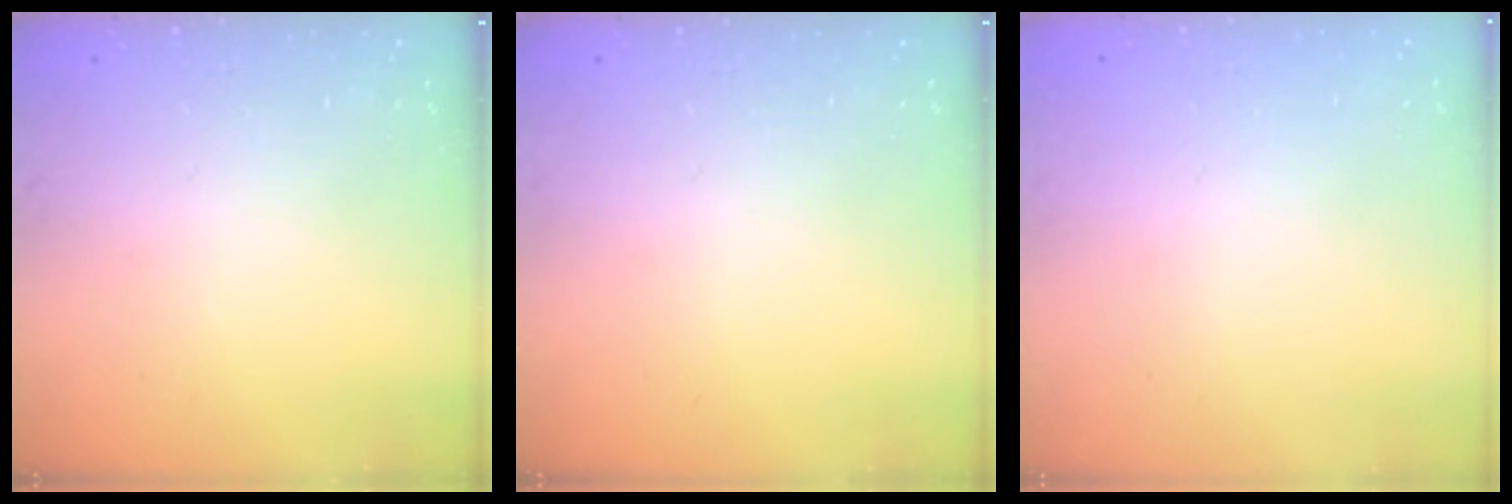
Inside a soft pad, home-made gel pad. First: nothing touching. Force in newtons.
{"total": 0.0}
{"total": 0.0}